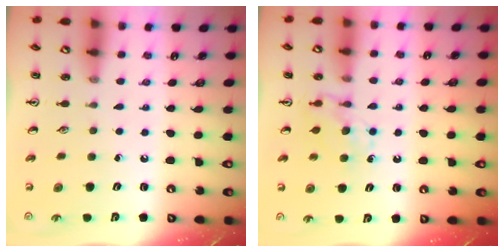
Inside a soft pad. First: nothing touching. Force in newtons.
{"total": 6.1, "press": 6.1, "slide": 0.4}